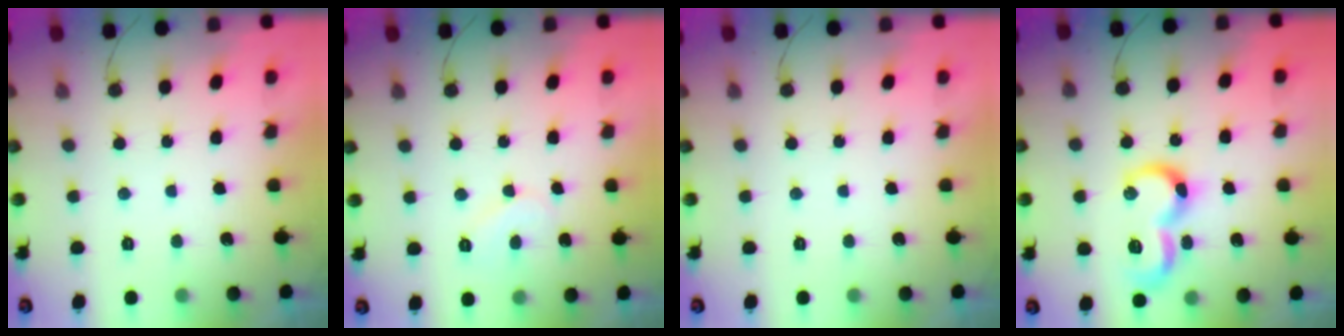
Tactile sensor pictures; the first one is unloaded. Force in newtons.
{"total": 5.7, "press": 5.6, "slide": 0.6}
{"total": 0.0}
{"total": 13.0, "press": 12.9, "slide": 1.2}